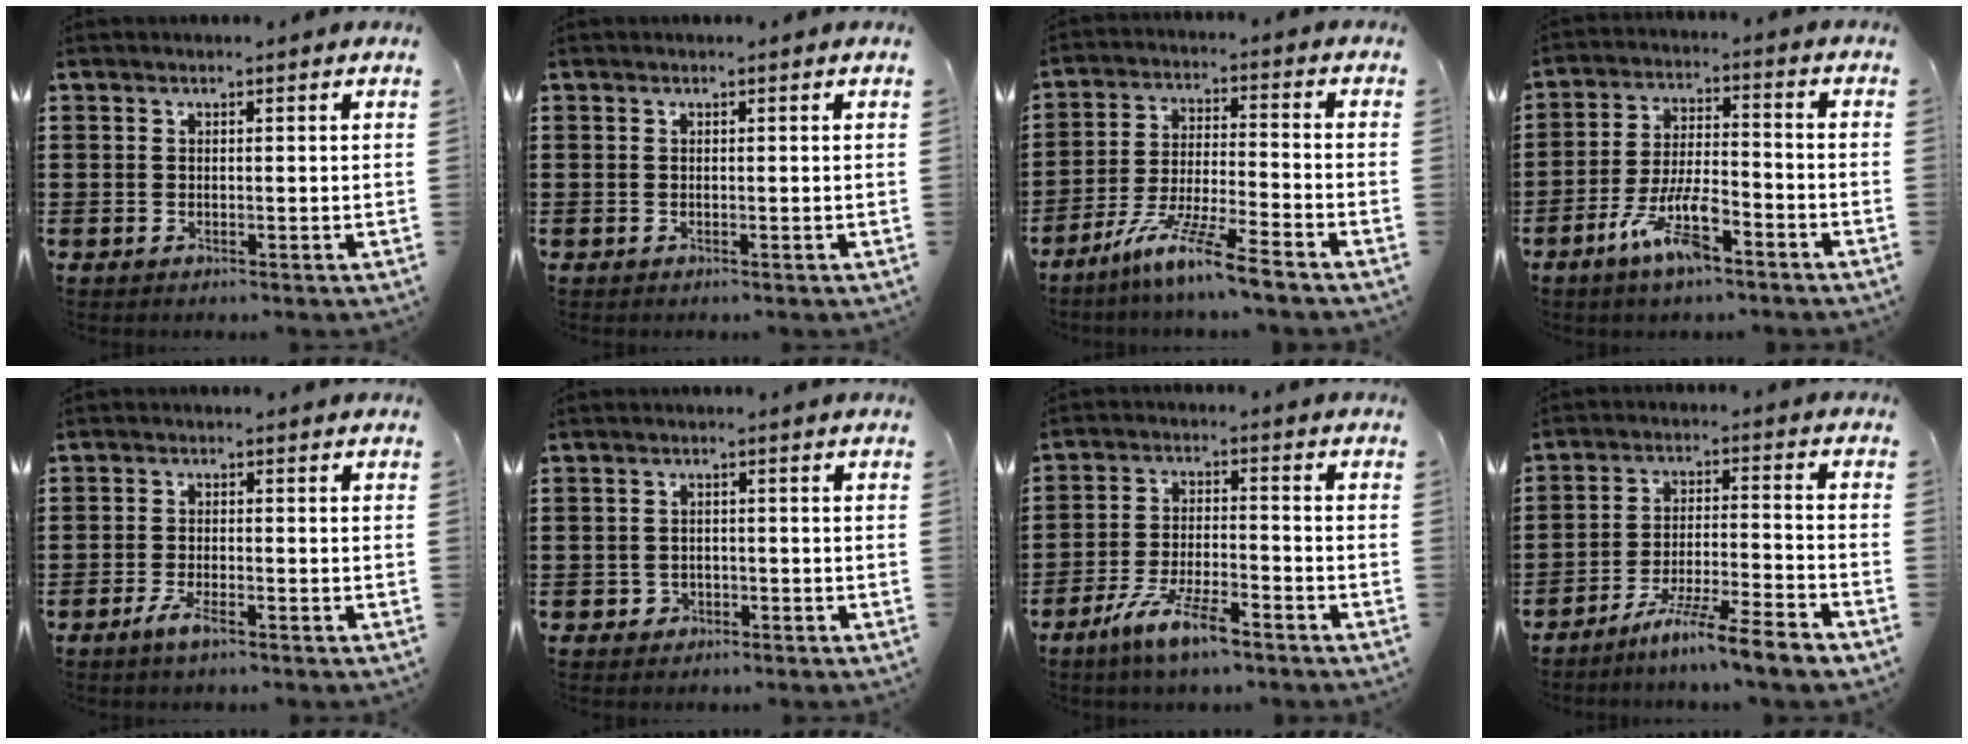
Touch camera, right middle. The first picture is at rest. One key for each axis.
{"total": 0.0}
{"total": 9.3, "fx": -7.7, "fy": -0.5, "fz": 5.2, "tx": -0.104, "ty": -0.008, "tz": -0.151}
{"total": 9.1, "fx": -5.2, "fy": 2.8, "fz": 6.9, "tx": -0.146, "ty": 0.002, "tz": -0.098}
{"total": 3.1, "fx": -1.9, "fy": 0.7, "fz": 2.3, "tx": -0.051, "ty": 0.000, "tz": -0.041}
{"total": 1.5, "fx": -1.0, "fy": 1.1, "fz": 0.1, "tx": -0.008, "ty": 0.001, "tz": -0.025}
{"total": 7.5, "fx": -5.5, "fy": 1.3, "fz": 4.8, "tx": -0.109, "ty": -0.004, "tz": -0.107}
{"total": 8.1, "fx": -7.0, "fy": -0.6, "fz": 4.0, "tx": -0.070, "ty": -0.005, "tz": -0.136}